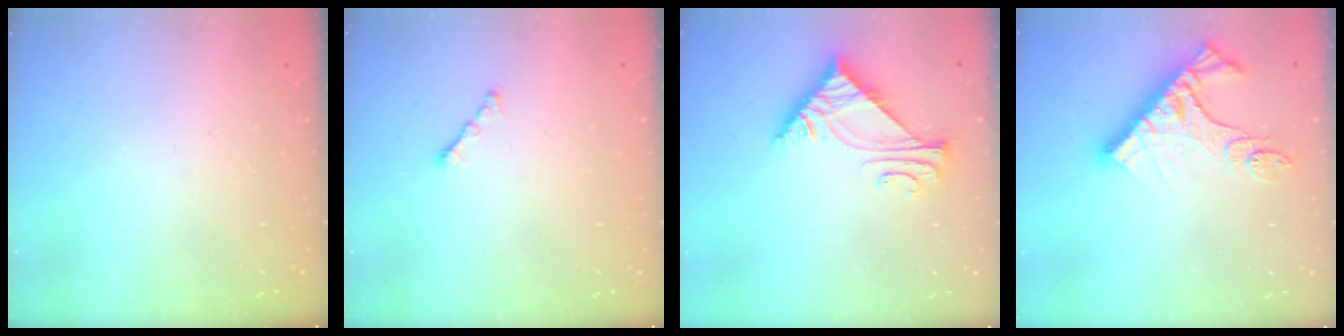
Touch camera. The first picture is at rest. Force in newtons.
{"total": 1.7, "press": 1.6, "slide": 0.6}
{"total": 7.4, "press": 7.4, "slide": 0.3}
{"total": 12.8, "press": 12.7, "slide": 1.3}